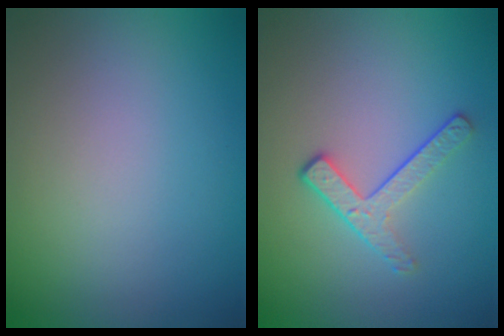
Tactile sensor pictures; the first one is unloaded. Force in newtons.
{"total": 2.3, "press": 1.7, "slide": 1.6}